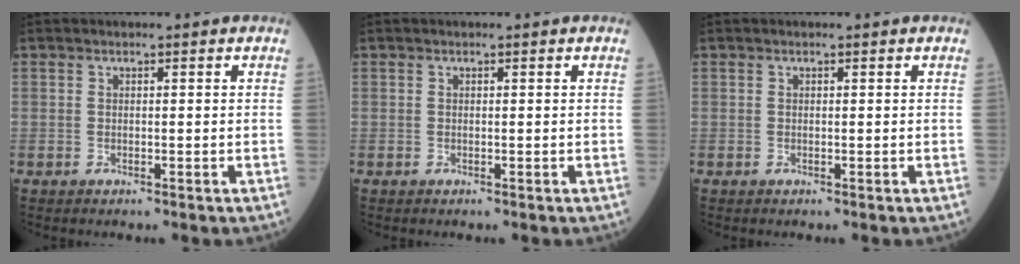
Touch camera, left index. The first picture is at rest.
{"total": 0.0}
{"total": 0.0}